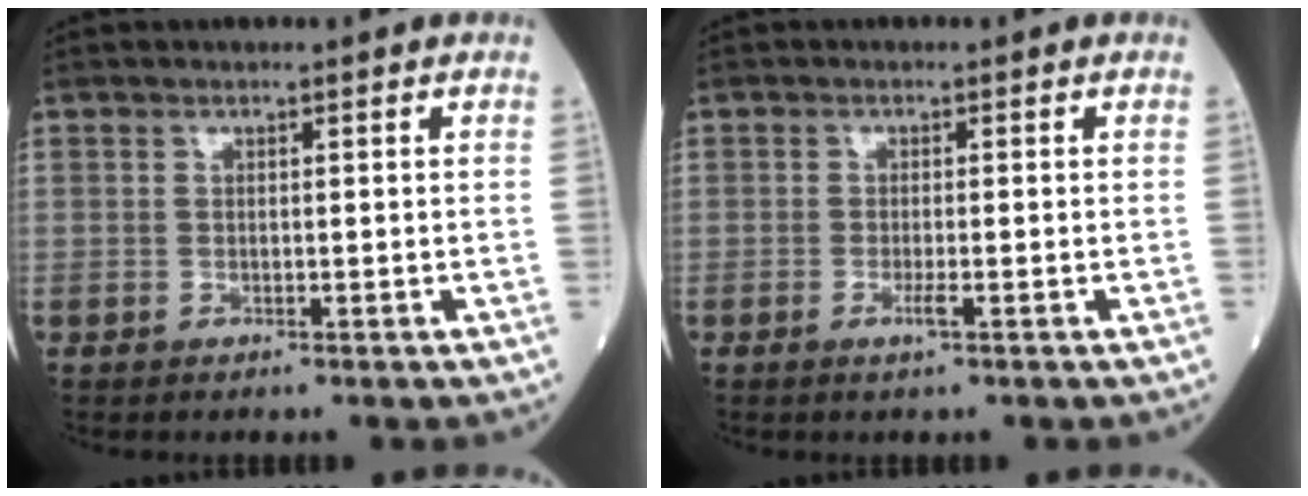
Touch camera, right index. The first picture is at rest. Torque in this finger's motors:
{"motor_torque": [0.52, -0.13, 0.04, 0.05]}